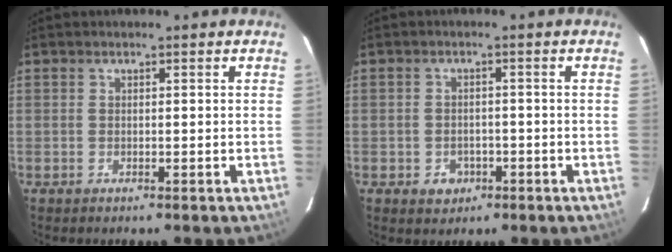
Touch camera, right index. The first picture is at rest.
{"total": 3.6, "force": [-1.5, 3.1, 1.2], "torque": [-0.029, 0.005, -0.010]}